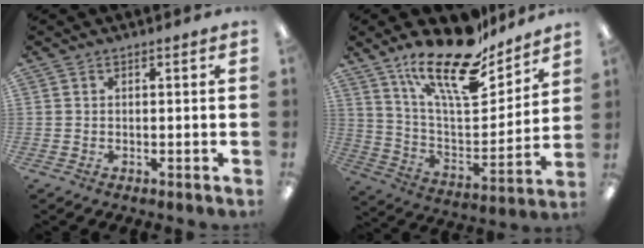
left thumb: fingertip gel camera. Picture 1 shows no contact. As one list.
[{"total": 22.3, "force": [16.4, 7.9, 13.0], "torque": [-0.219, -0.104, 0.282]}]